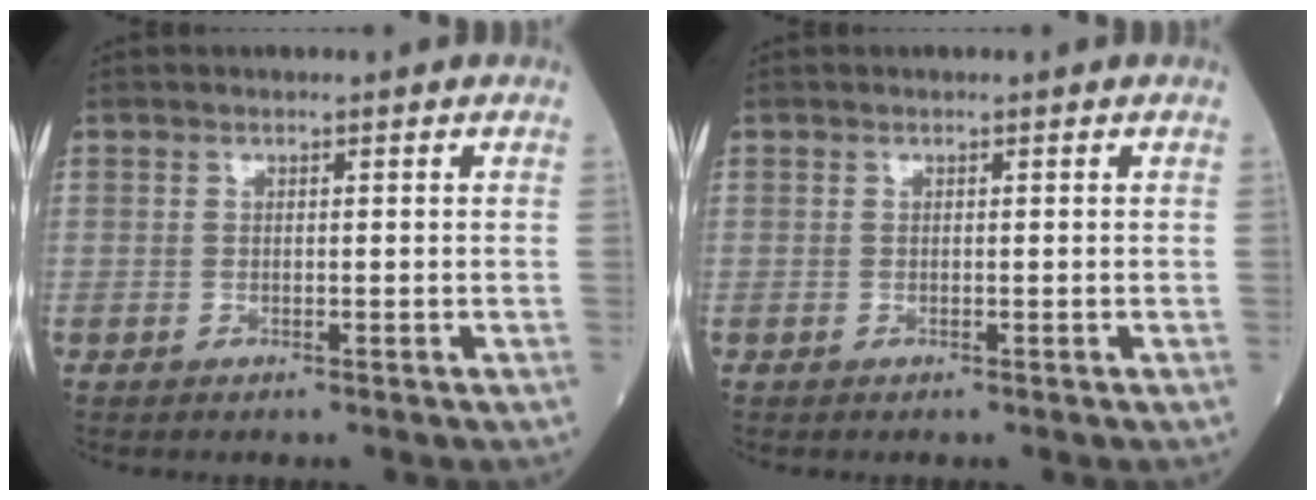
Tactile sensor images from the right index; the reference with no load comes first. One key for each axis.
{"total": 0.0}